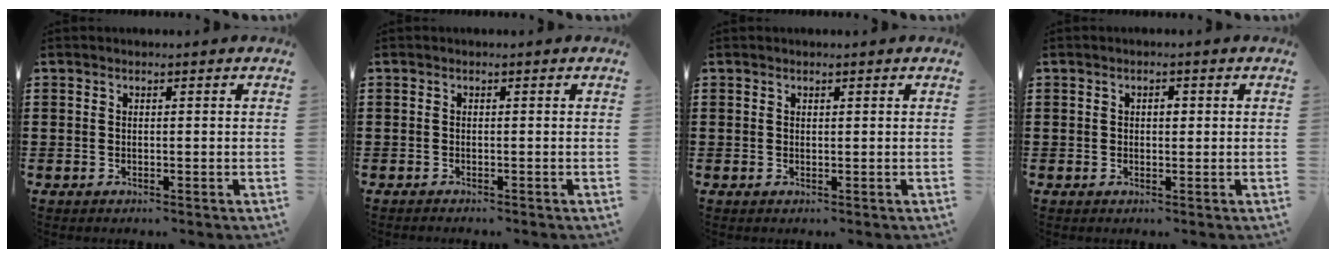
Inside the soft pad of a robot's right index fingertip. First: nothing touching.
{"total": 0.6, "force": [-0.6, 0.0, 0.1], "torque": [-0.003, -0.003, -0.012]}
{"total": 0.0}
{"total": 1.1, "force": [0.1, 0.7, 0.9], "torque": [-0.020, 0.005, 0.000]}